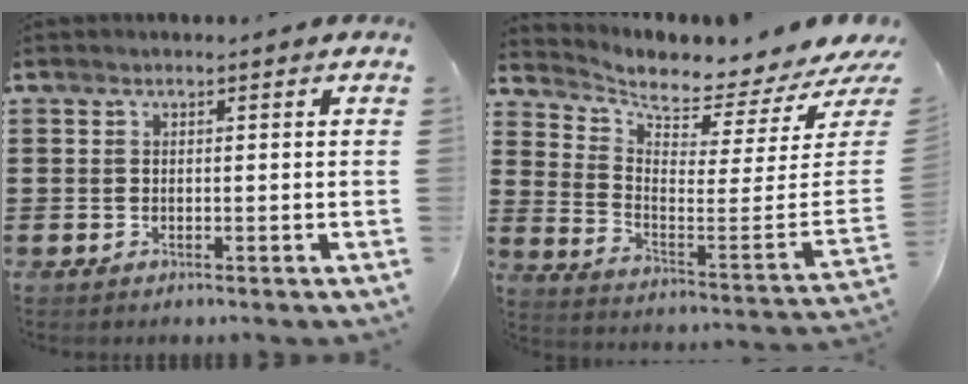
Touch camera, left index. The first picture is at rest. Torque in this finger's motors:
{"motor_torque": [0.00, -2.14, 0.14, 0.04]}